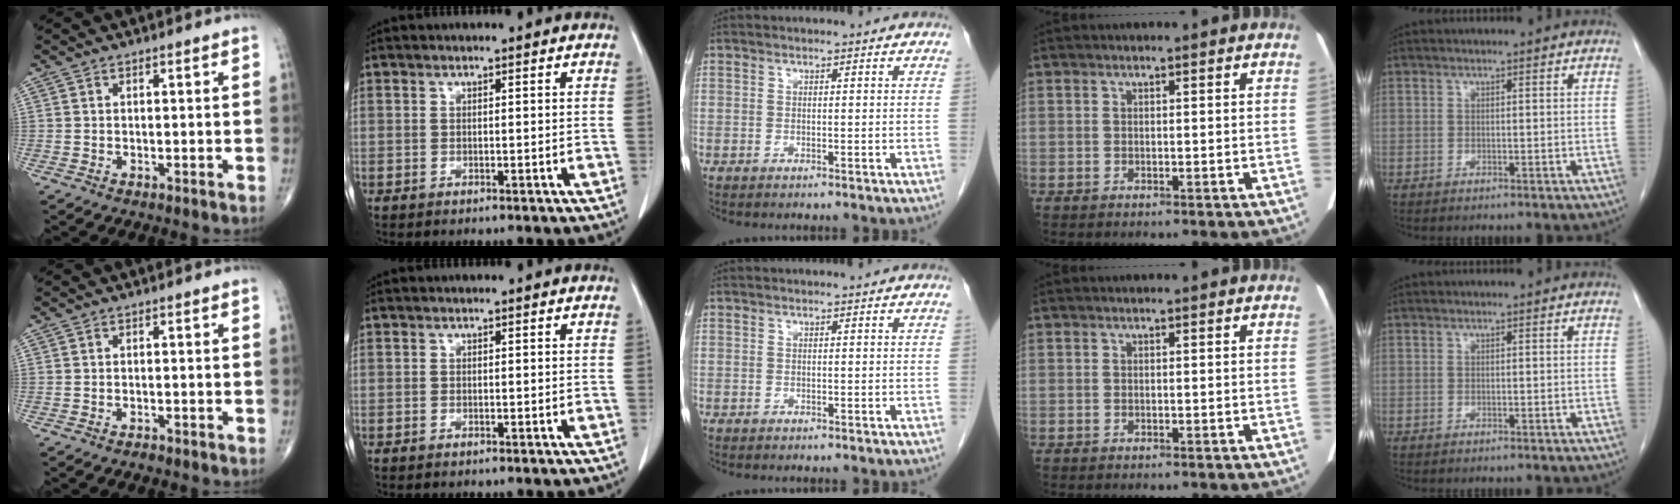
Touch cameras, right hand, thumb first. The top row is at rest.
{"thumb": {"total": 0.8, "force": [-0.6, 0.3, 0.3], "torque": [-0.009, 0.004, -0.010]}, "index": {"total": 0.6, "force": [-0.3, 0.4, 0.4], "torque": [-0.009, 0.000, -0.004]}}